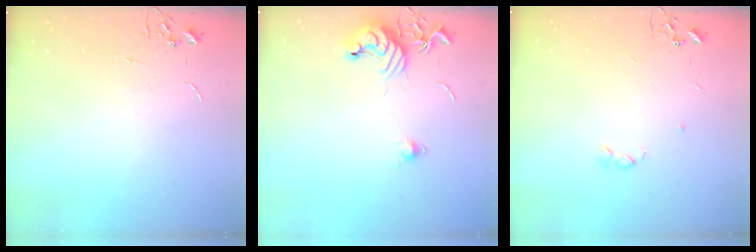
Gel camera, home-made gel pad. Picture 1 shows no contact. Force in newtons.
{"total": 11.0, "press": 10.9, "slide": 0.9}
{"total": 3.3, "press": 3.2, "slide": 0.6}